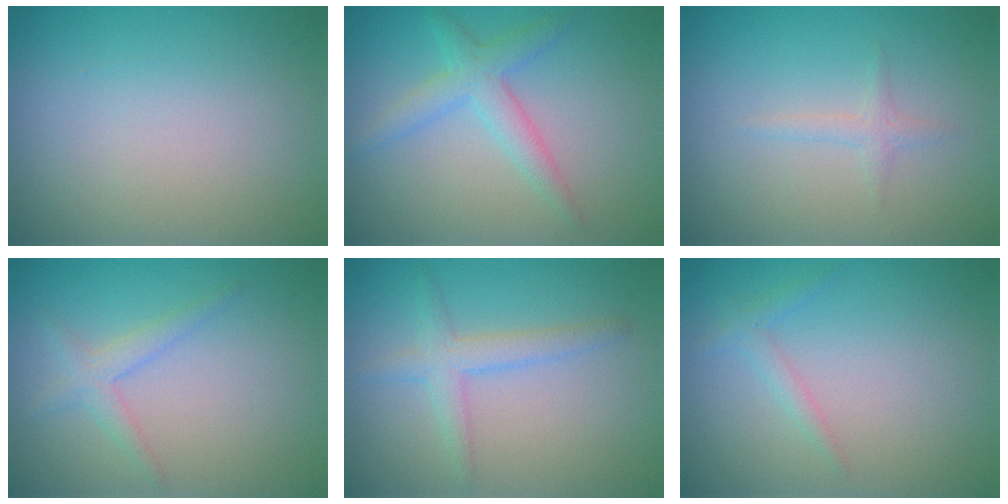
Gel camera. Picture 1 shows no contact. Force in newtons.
{"total": 2.9, "press": 2.9, "slide": 0.1}
{"total": 1.0, "press": 1.0, "slide": 0.1}
{"total": 1.8, "press": 1.8, "slide": 0.1}
{"total": 2.4, "press": 2.4, "slide": 0.2}
{"total": 1.2, "press": 1.2, "slide": 0.1}